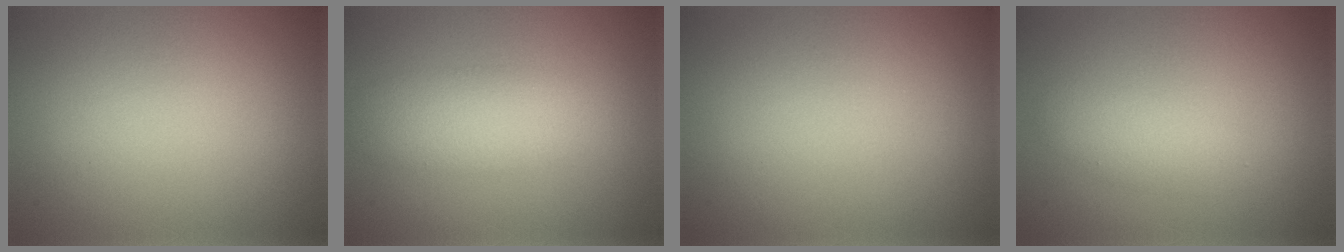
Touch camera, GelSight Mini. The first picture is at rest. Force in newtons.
{"total": 3.4, "press": 3.4, "slide": 0.1}
{"total": 0.0}
{"total": 2.0, "press": 2.0, "slide": 0.1}